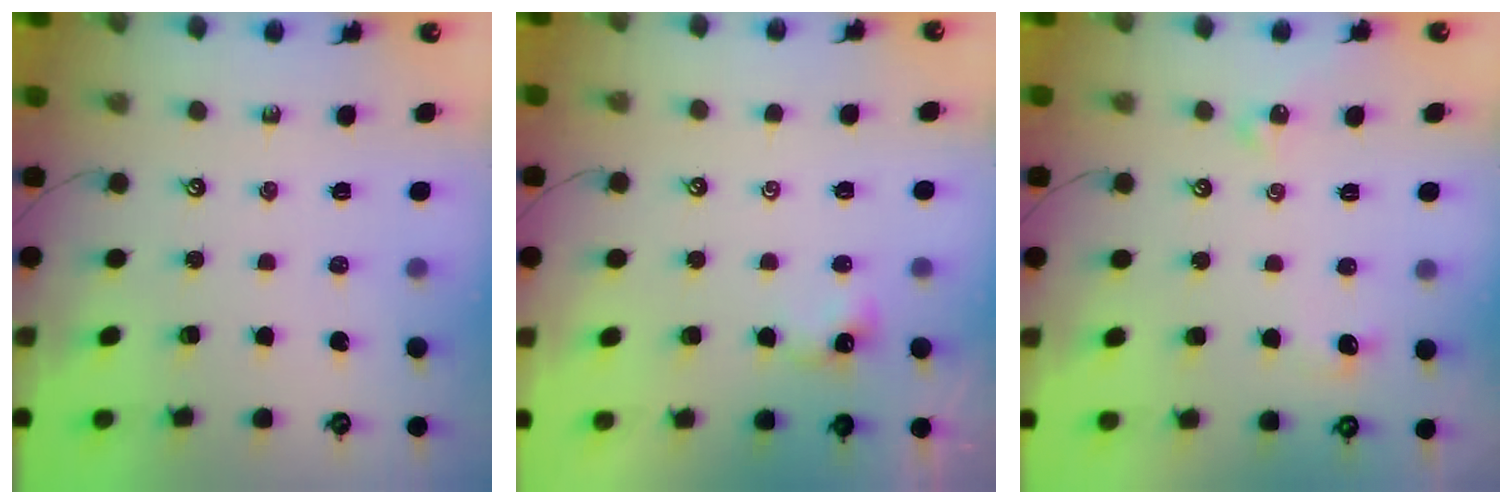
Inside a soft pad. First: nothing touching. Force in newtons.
{"total": 2.9, "press": 2.9, "slide": 0.1}
{"total": 2.9, "press": 2.8, "slide": 0.6}